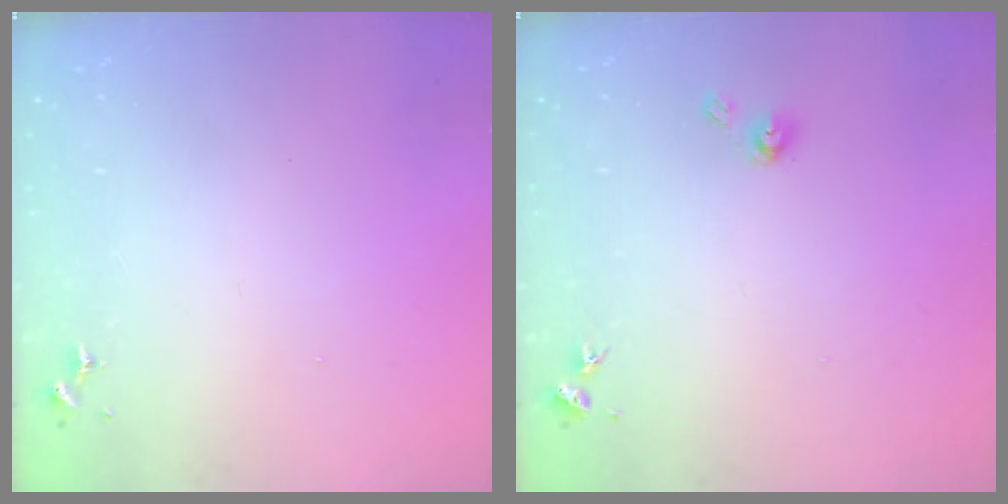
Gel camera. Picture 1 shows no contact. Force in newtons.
{"total": 4.9, "press": 4.9, "slide": 0.5}